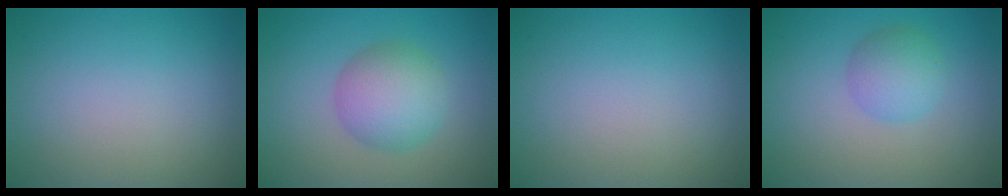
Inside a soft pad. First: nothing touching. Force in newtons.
{"total": 5.0, "press": 5.0, "slide": 0.0}
{"total": 0.0}
{"total": 2.8, "press": 2.8, "slide": 0.1}